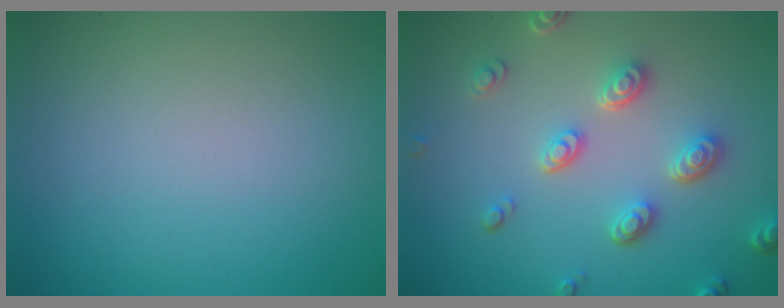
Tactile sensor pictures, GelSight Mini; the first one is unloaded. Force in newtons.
{"total": 3.8, "press": 3.2, "slide": 2.0}